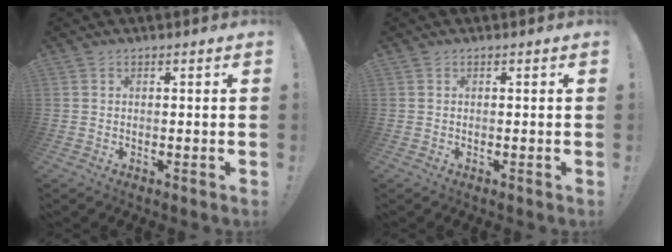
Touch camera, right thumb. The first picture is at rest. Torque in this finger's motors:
{"motor_torque": [-0.08, 0.10, 0.13, -0.03, -0.01]}